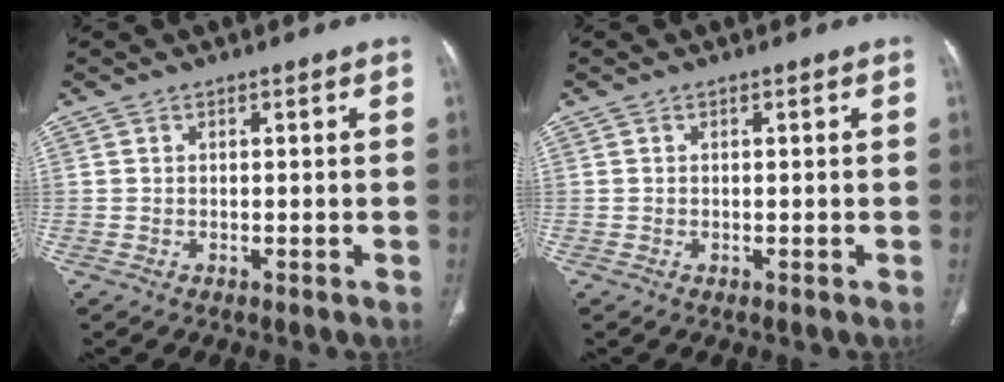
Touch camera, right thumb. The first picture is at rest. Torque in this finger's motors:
{"motor_torque": [-0.04, -0.03, -0.02, -0.01, 0.00]}